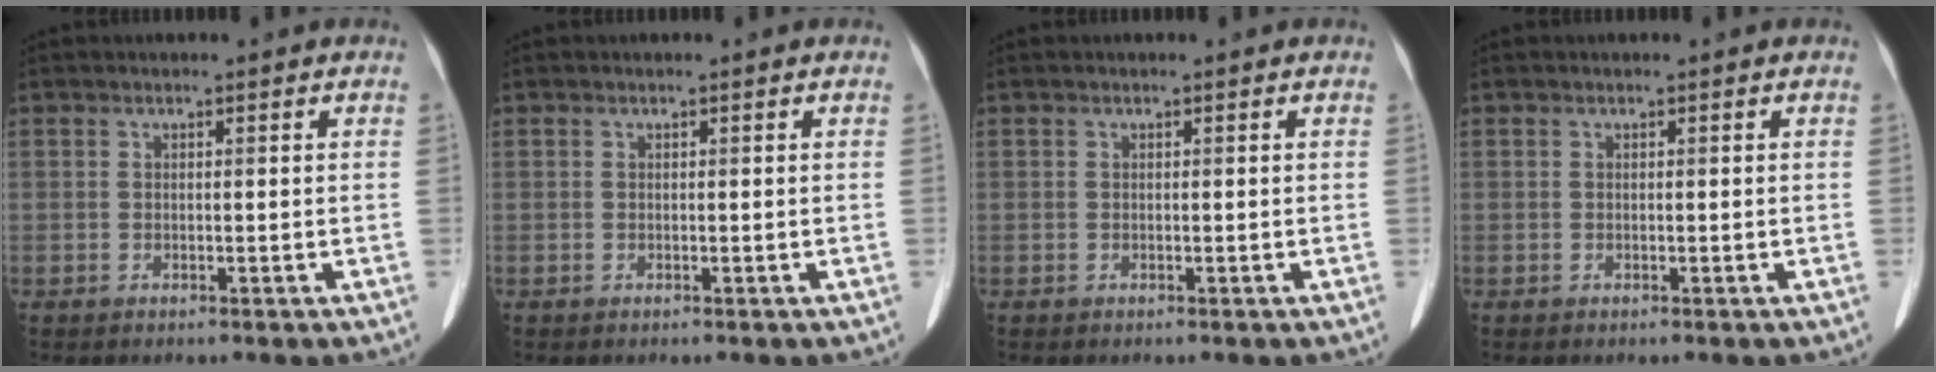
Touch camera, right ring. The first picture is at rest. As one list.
[{"total": 0.0}, {"total": 0.0}, {"total": 0.0}]